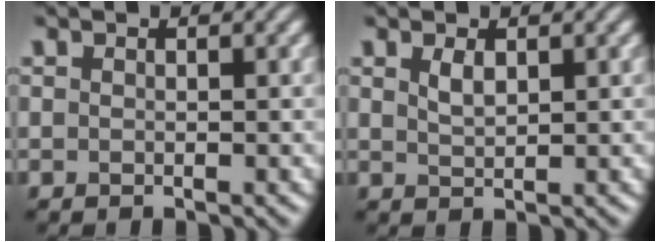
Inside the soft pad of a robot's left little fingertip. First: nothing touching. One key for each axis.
{"total": 1.4, "fx": 0.7, "fy": 0.6, "fz": 1.0, "tx": -0.025, "ty": -0.001, "tz": 0.018}